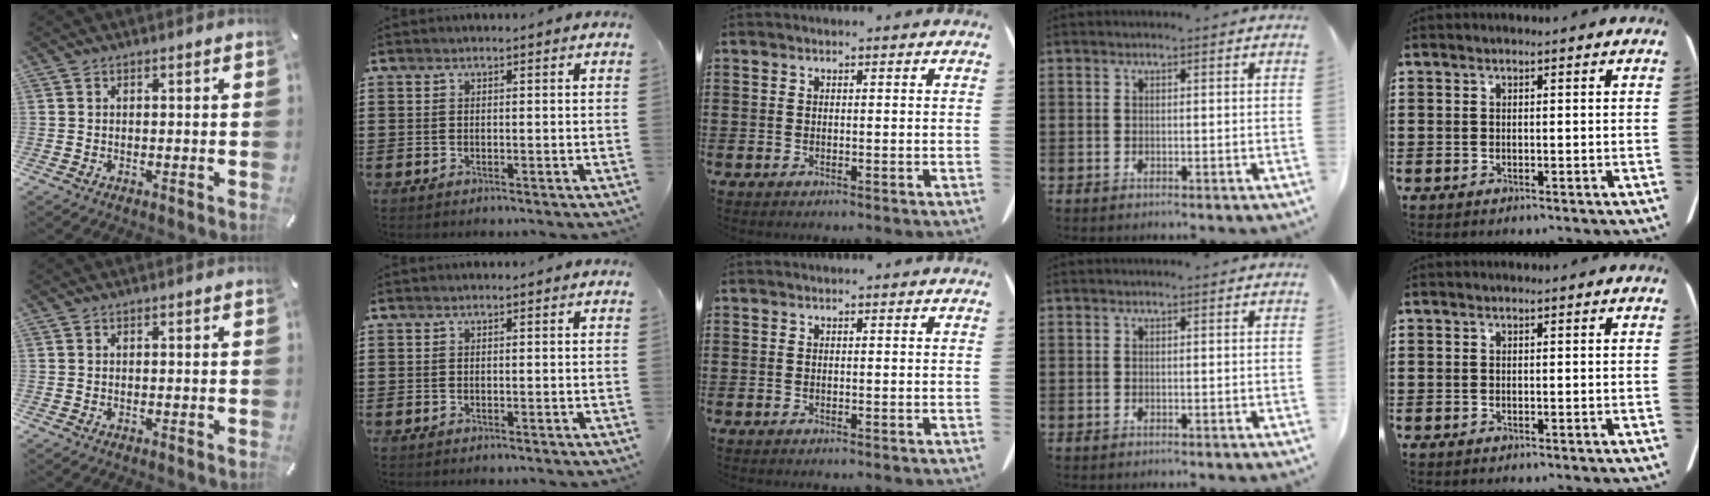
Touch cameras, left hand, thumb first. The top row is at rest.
{}